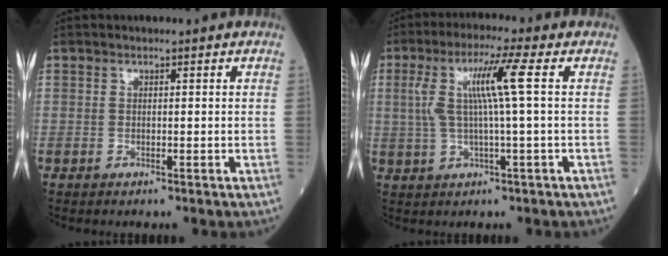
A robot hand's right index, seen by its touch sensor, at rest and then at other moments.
{"total": 8.1, "force": [1.4, -0.6, 7.9], "torque": [-0.163, 0.016, 0.030]}